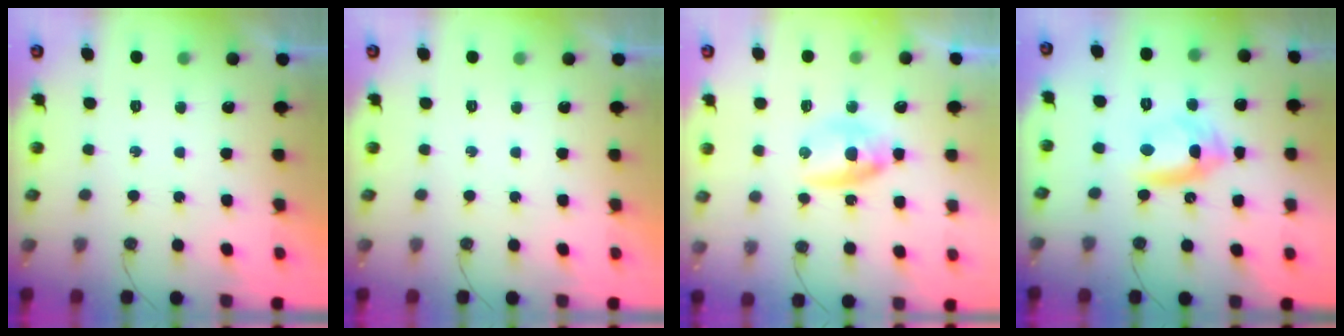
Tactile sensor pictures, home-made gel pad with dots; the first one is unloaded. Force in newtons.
{"total": 0.0}
{"total": 6.5, "press": 6.4, "slide": 0.9}
{"total": 10.0, "press": 9.9, "slide": 1.3}